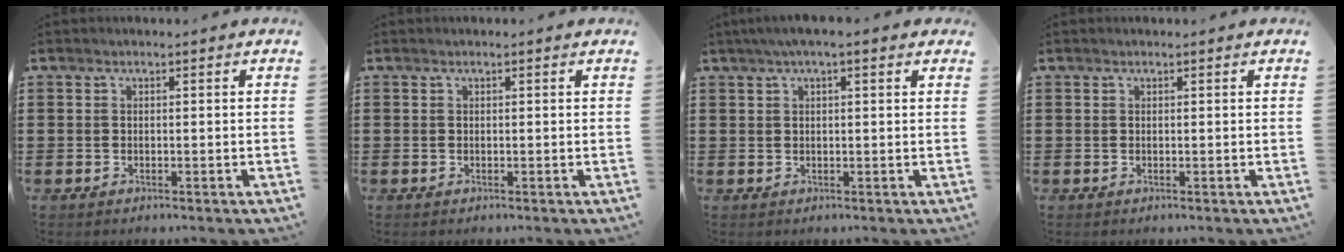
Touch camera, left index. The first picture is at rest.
{"total": 0.0}
{"total": 2.5, "force": [1.3, 0.7, 2.1], "torque": [-0.043, 0.006, 0.021]}
{"total": 0.0}